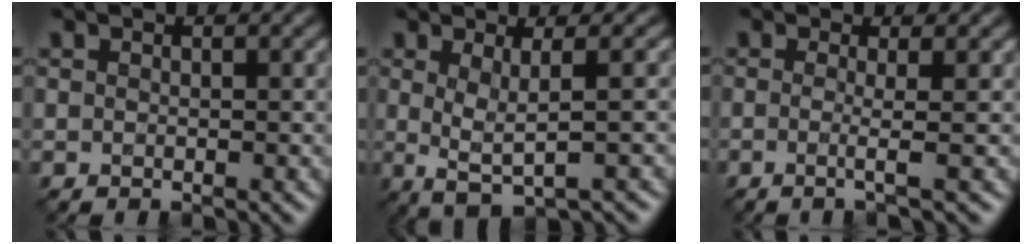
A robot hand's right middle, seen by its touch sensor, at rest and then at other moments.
{"total": 3.4, "force": [0.2, 0.9, 3.3], "torque": [-0.053, -0.005, 0.005]}
{"total": 2.2, "force": [-0.2, 0.5, 2.2], "torque": [-0.039, -0.006, -0.017]}